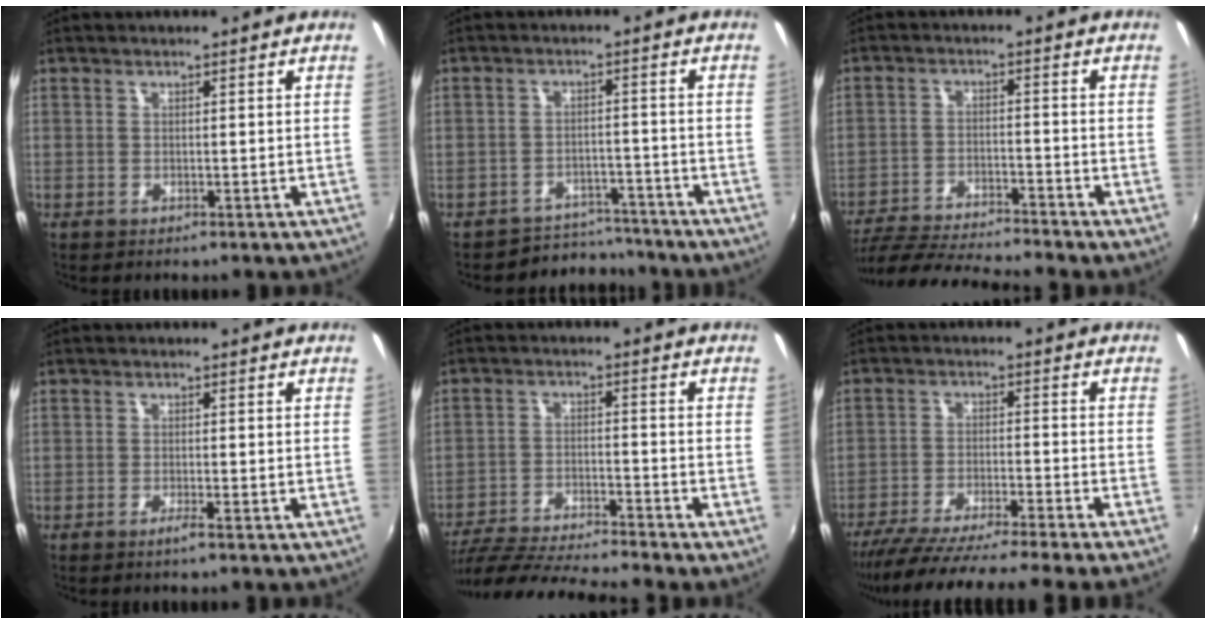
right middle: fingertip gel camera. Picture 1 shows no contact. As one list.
[{"total": 6.0, "force": [-5.3, 2.7, -0.8], "torque": [0.009, 0.022, -0.078]}, {"total": 12.9, "force": [-11.9, -0.4, 5.1], "torque": [-0.116, -0.021, -0.208]}, {"total": 1.4, "force": [-1.0, -0.1, 0.9], "torque": [-0.022, -0.003, -0.023]}, {"total": 14.3, "force": [-12.9, -0.9, 6.2], "torque": [-0.133, -0.029, -0.227]}, {"total": 15.8, "force": [-14.1, -2.6, 6.8], "torque": [-0.133, -0.040, -0.226]}]